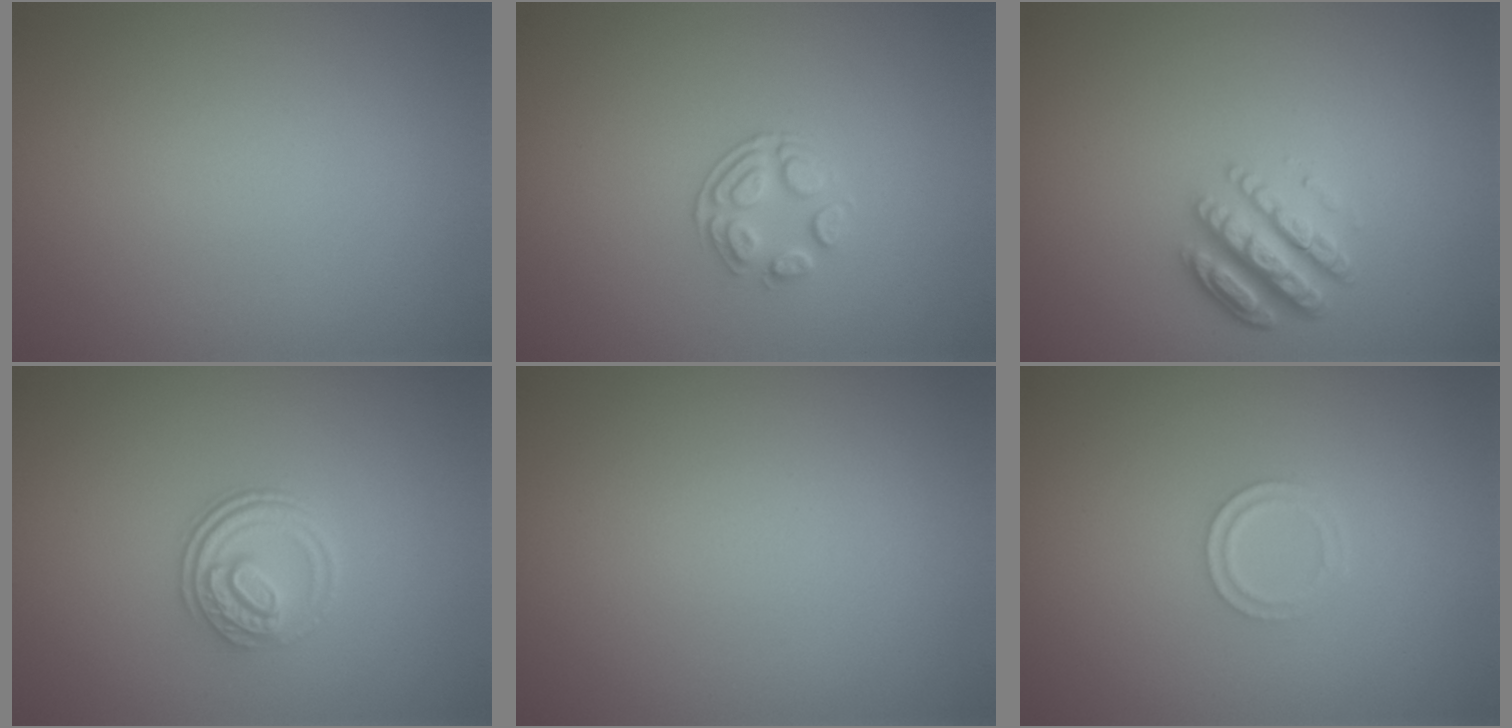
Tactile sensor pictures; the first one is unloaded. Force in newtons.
{"total": 2.1, "press": 1.4, "slide": 1.5}
{"total": 4.4, "press": 3.3, "slide": 3.0}
{"total": 3.1, "press": 2.6, "slide": 1.7}
{"total": 0.0}
{"total": 1.4, "press": 1.4, "slide": 0.3}